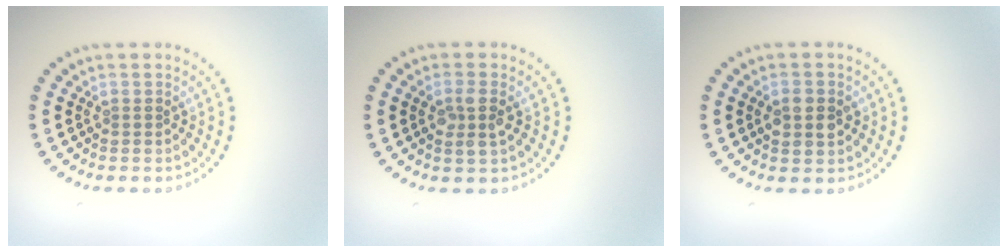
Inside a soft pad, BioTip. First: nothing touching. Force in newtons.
{"total": 2.2, "press": 2.1, "slide": 0.7}
{"total": 2.9, "press": 2.9, "slide": 0.1}